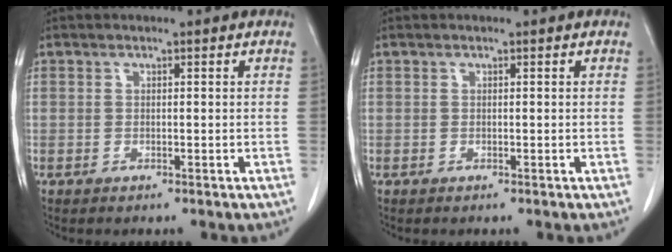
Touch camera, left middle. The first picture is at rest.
{"total": 0.0}